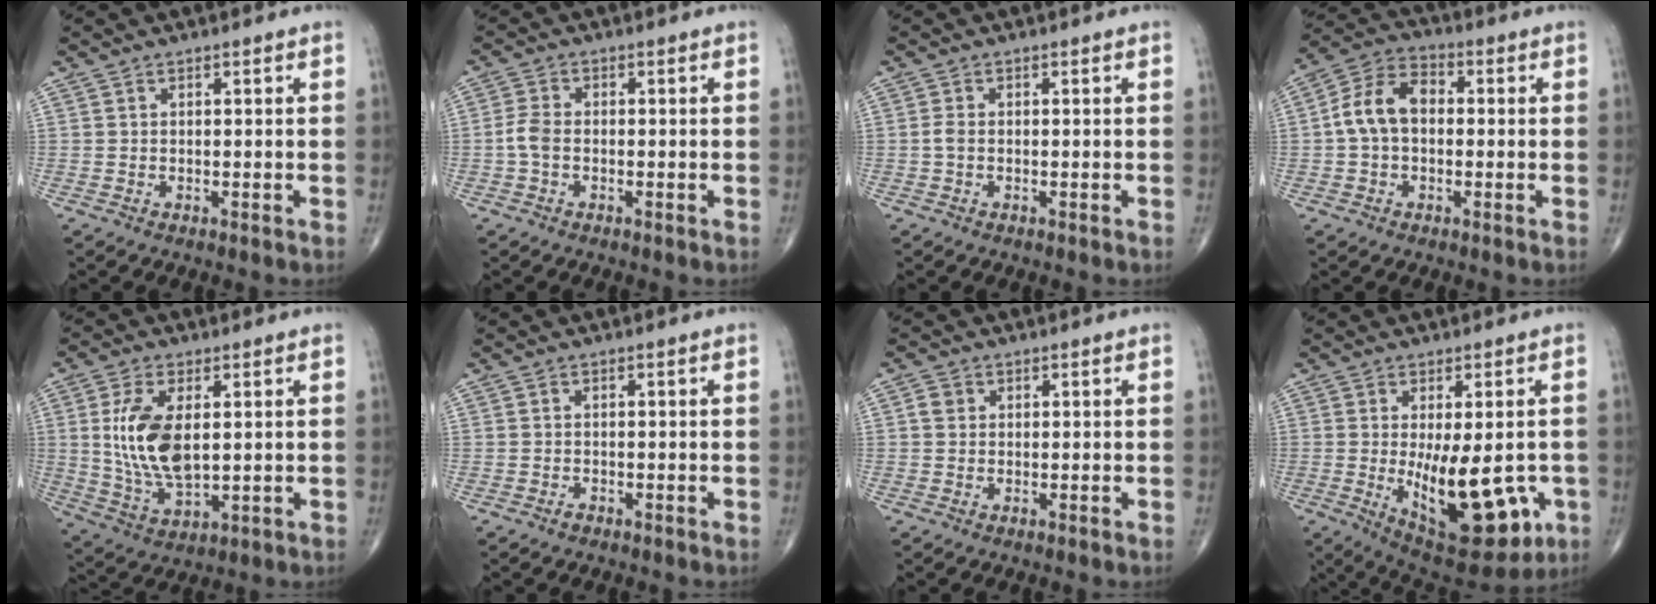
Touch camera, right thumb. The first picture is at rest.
{"total": 3.1, "force": [-0.8, 1.9, 2.4], "torque": [-0.055, 0.008, -0.022]}
{"total": 1.2, "force": [-0.2, 0.7, 1.0], "torque": [-0.023, 0.000, -0.007]}
{"total": 9.5, "force": [0.0, 6.5, 6.9], "torque": [-0.123, 0.032, -0.012]}
{"total": 12.4, "force": [1.9, 6.2, 10.6], "torque": [-0.208, -0.016, 0.045]}
{"total": 0.7, "force": [-0.5, 0.4, 0.2], "torque": [-0.002, 0.001, -0.011]}
{"total": 1.8, "force": [0.4, 1.6, 0.8], "torque": [-0.010, 0.003, 0.005]}
{"total": 17.3, "force": [-3.5, 7.5, 15.1], "torque": [-0.201, -0.025, -0.027]}